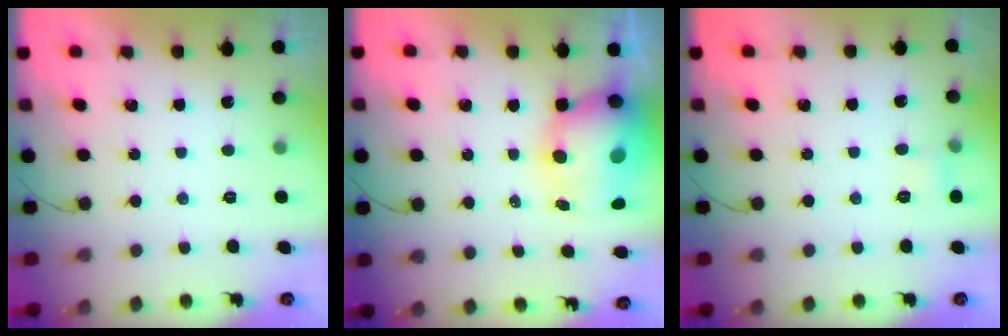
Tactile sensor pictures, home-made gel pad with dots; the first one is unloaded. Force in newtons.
{"total": 11.3, "press": 10.9, "slide": 2.9}
{"total": 3.7, "press": 3.5, "slide": 1.2}